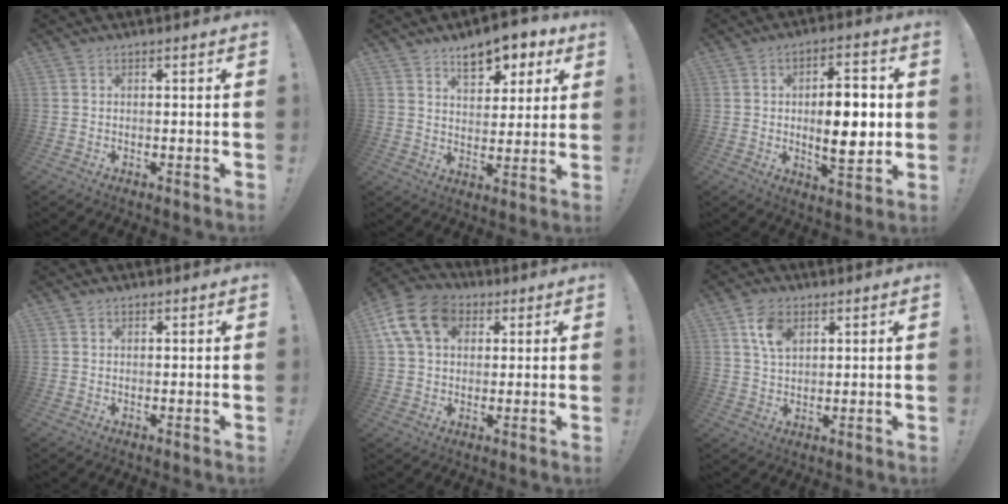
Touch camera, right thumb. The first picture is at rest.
{"total": 10.1, "force": [6.4, 5.4, 5.8], "torque": [-0.070, -0.037, 0.113]}
{"total": 13.0, "force": [-0.2, 5.7, 11.7], "torque": [-0.173, 0.001, -0.010]}
{"total": 1.0, "force": [0.8, 0.6, 0.2], "torque": [0.003, -0.003, 0.014]}
{"total": 15.2, "force": [5.4, 11.3, 8.5], "torque": [-0.140, -0.010, 0.108]}
{"total": 8.0, "force": [3.9, 5.2, 4.7], "torque": [-0.079, -0.005, 0.073]}